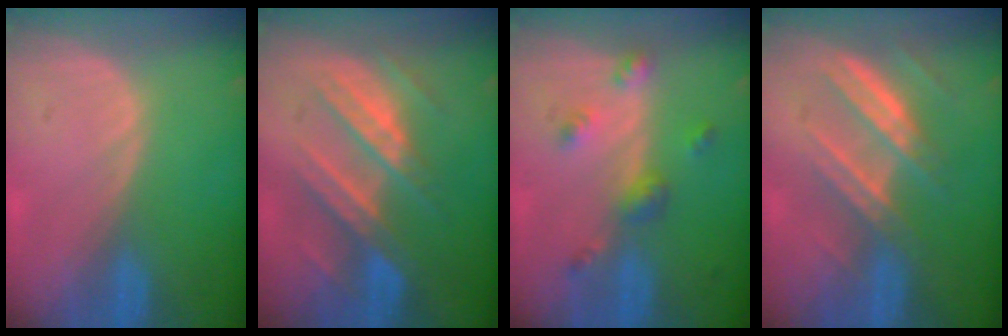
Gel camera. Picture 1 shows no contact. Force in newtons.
{"total": 8.3, "press": 8.1, "slide": 1.7}
{"total": 5.0, "press": 4.4, "slide": 2.3}
{"total": 7.9, "press": 7.0, "slide": 3.7}